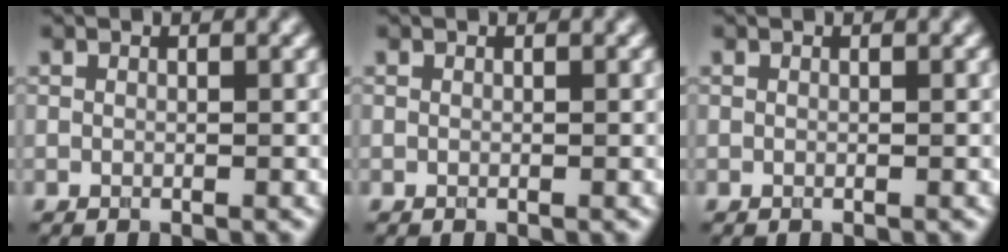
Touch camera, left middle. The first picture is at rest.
{"total": 0.0}
{"total": 0.0}